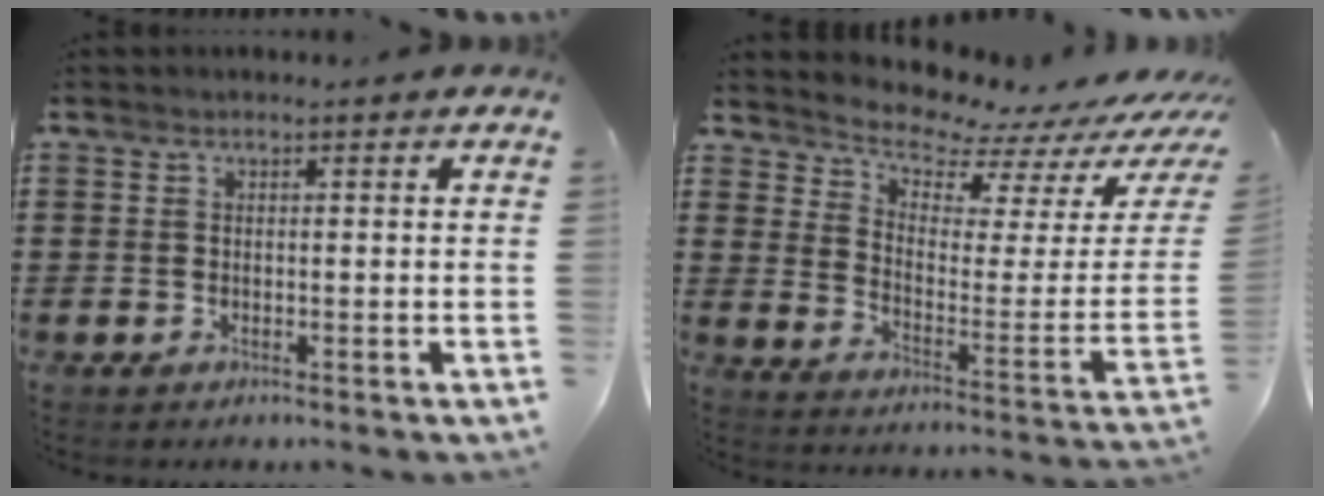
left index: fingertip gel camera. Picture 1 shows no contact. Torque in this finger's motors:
{"motor_torque": [2.14, 0.00, 0.27, 0.06]}